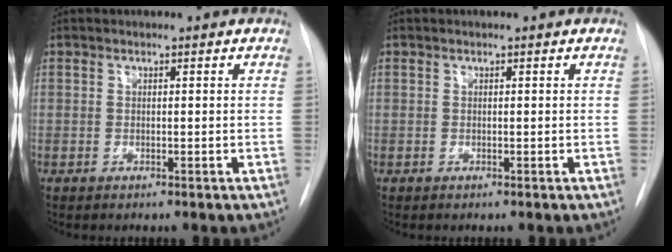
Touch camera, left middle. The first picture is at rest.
{"total": 0.0}